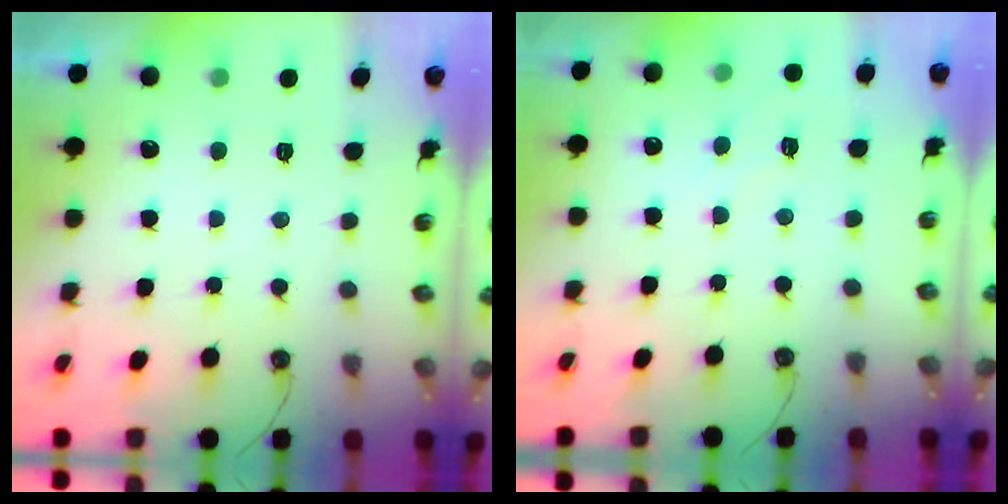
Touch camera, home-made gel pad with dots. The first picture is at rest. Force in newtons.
{"total": 5.4, "press": 5.3, "slide": 0.6}